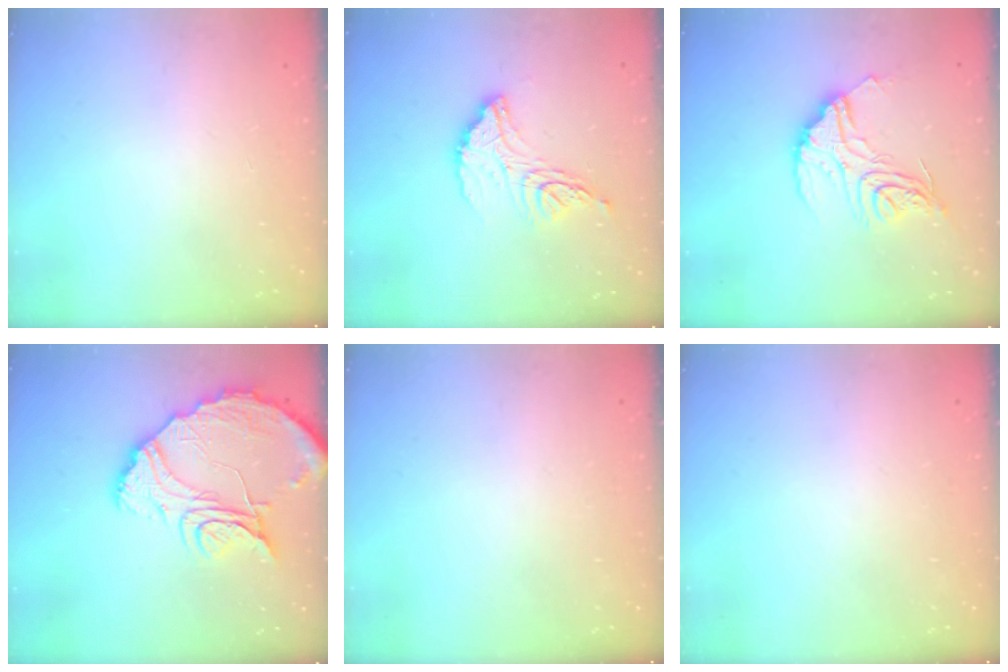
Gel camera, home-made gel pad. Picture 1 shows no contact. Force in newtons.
{"total": 12.9, "press": 12.9, "slide": 1.2}
{"total": 16.0, "press": 15.9, "slide": 1.5}
{"total": 20.3, "press": 20.2, "slide": 2.2}
{"total": 0.0}
{"total": 0.0}